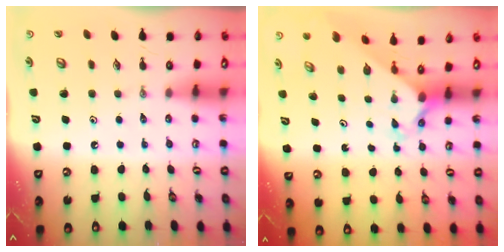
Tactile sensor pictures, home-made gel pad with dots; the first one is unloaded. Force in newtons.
{"total": 2.5, "press": 2.5, "slide": 0.2}